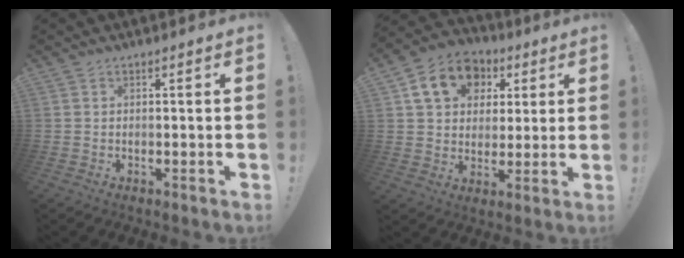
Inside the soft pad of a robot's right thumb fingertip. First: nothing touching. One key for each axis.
{"total": 14.9, "fx": 5.8, "fy": 11.6, "fz": 7.3, "tx": -0.106, "ty": -0.011, "tz": 0.113}